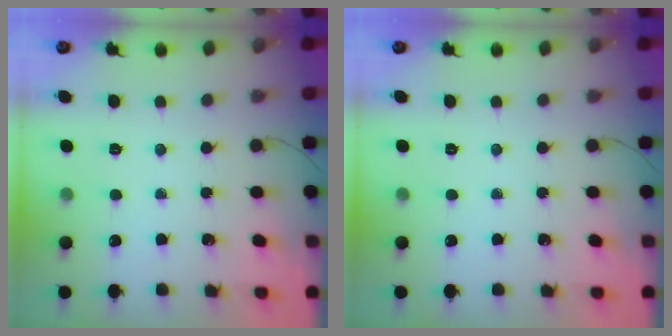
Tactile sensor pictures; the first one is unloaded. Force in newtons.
{"total": 0.0}